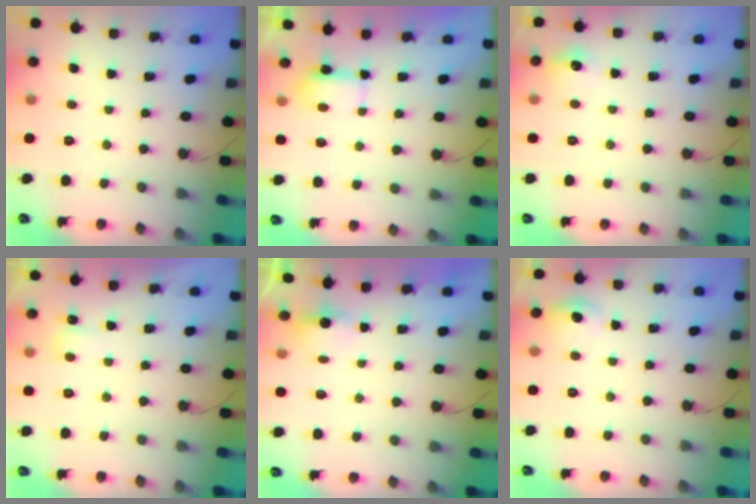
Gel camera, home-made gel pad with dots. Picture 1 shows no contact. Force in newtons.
{"total": 4.7, "press": 4.6, "slide": 0.9}
{"total": 6.9, "press": 6.7, "slide": 1.4}
{"total": 2.4, "press": 2.4, "slide": 0.6}
{"total": 2.9, "press": 2.8, "slide": 0.8}
{"total": 6.0, "press": 5.8, "slide": 1.7}